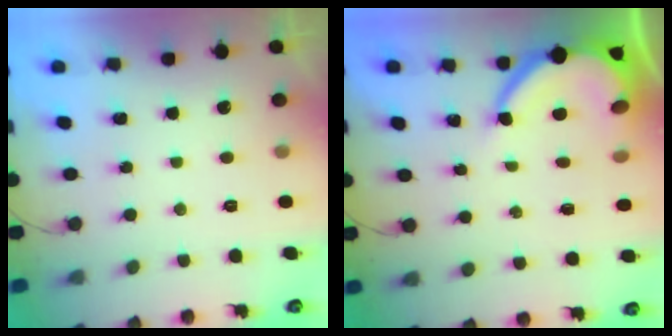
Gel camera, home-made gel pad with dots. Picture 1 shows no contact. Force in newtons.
{"total": 9.2, "press": 9.2, "slide": 1.0}